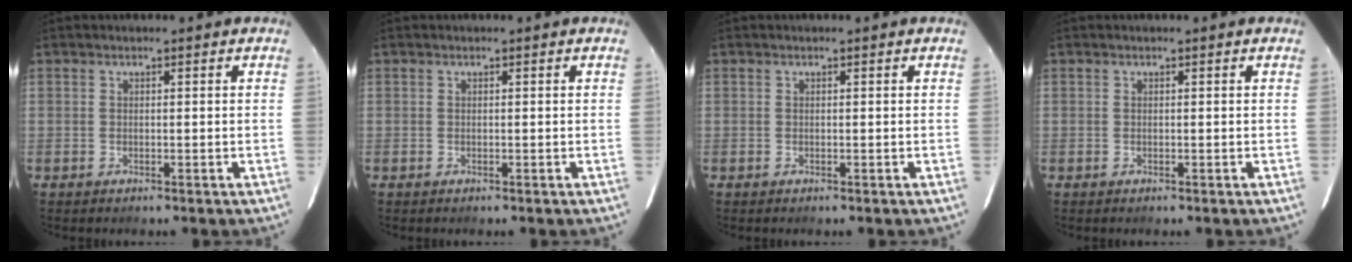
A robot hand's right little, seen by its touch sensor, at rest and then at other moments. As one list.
[{"total": 0.0}, {"total": 0.0}, {"total": 0.0}]